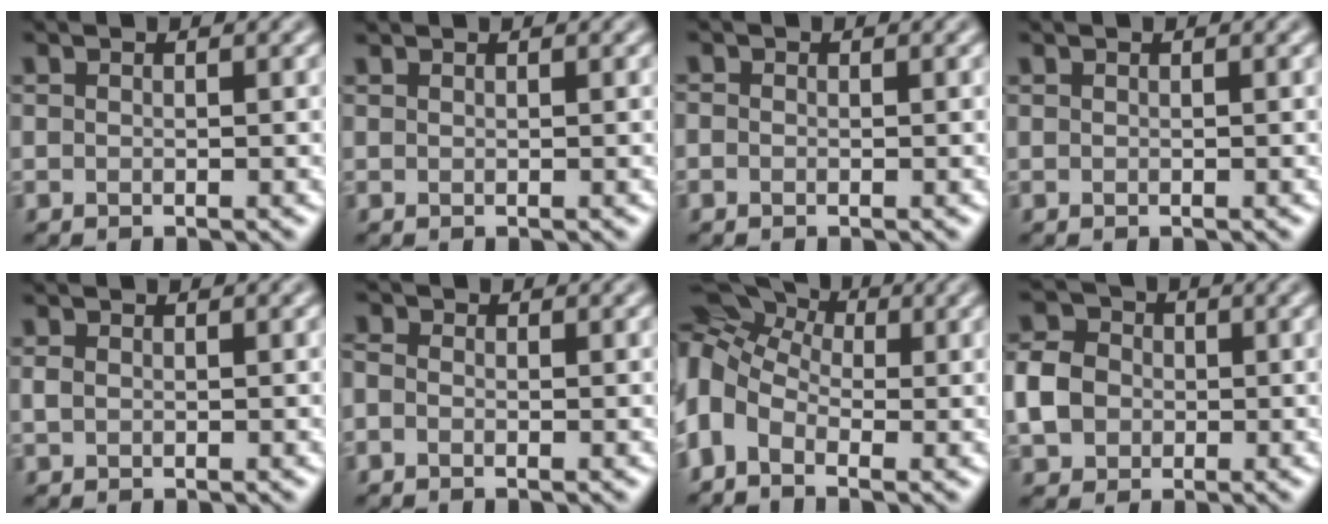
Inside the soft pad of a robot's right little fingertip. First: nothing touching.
{"total": 0.0}
{"total": 0.6, "force": [-0.3, 0.4, 0.3], "torque": [-0.003, -0.004, -0.008]}
{"total": 0.0}
{"total": 0.7, "force": [0.0, 0.5, 0.5], "torque": [-0.009, -0.001, -0.001]}
{"total": 1.4, "force": [-0.4, 1.0, 0.9], "torque": [-0.020, -0.001, -0.020]}
{"total": 10.1, "force": [0.4, 7.1, 7.2], "torque": [-0.152, 0.022, -0.005]}
{"total": 4.6, "force": [-0.5, 3.9, 2.3], "torque": [-0.051, 0.006, -0.018]}